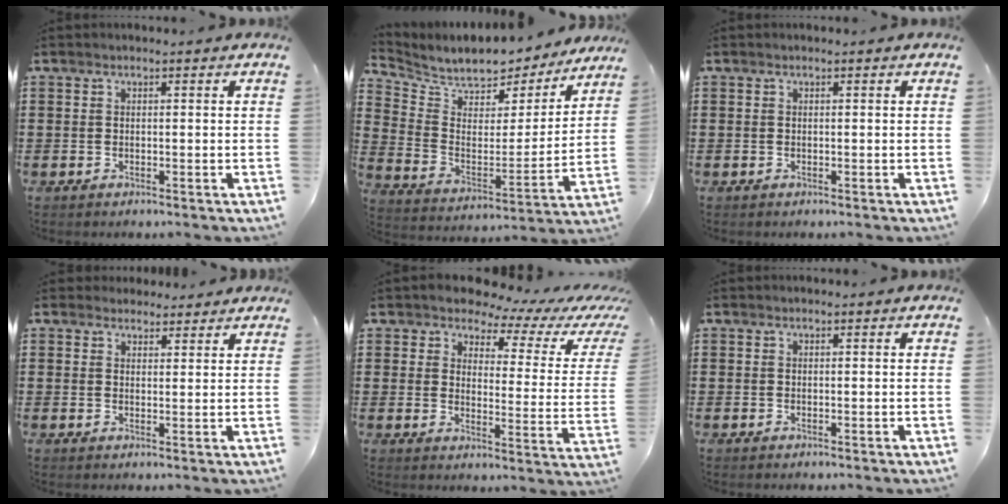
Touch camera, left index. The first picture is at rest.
{"total": 6.6, "force": [6.4, 1.7, 0.5], "torque": [-0.045, -0.059, 0.106]}
{"total": 0.0}
{"total": 2.7, "force": [2.6, 0.9, 0.1], "torque": [-0.008, -0.001, 0.050]}
{"total": 4.5, "force": [3.8, 1.9, 1.5], "torque": [-0.040, -0.031, 0.059]}
{"total": 0.0}